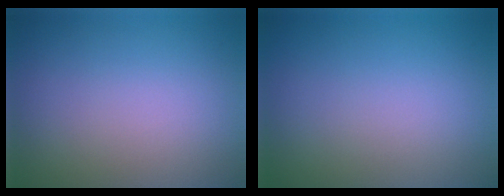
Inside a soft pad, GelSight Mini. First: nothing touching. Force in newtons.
{"total": 0.0}